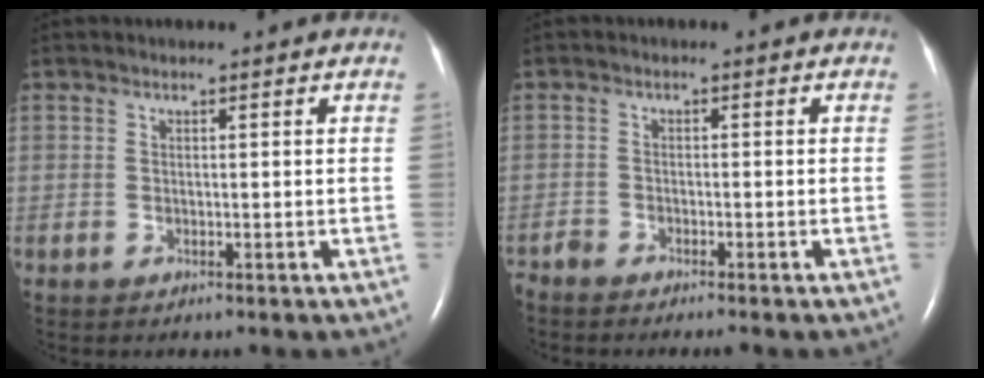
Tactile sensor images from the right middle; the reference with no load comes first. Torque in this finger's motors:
{"motor_torque": [-0.06, 0.02, -0.02, -0.01]}